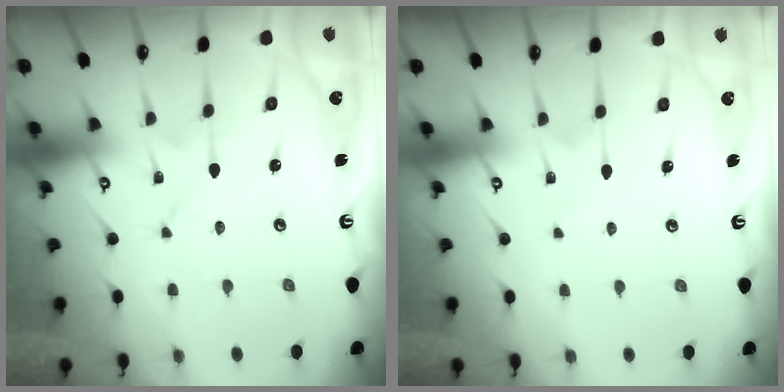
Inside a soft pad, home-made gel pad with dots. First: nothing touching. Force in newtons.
{"total": 2.7, "press": 2.7, "slide": 0.3}